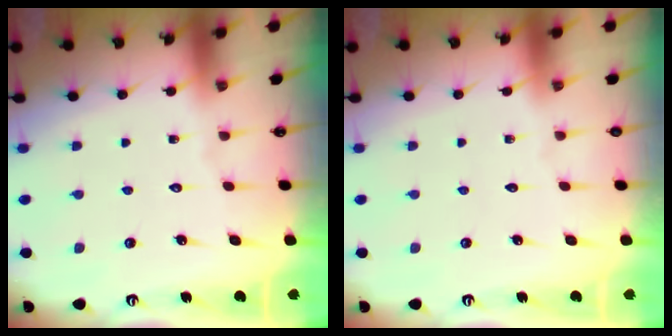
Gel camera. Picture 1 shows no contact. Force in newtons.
{"total": 0.0}